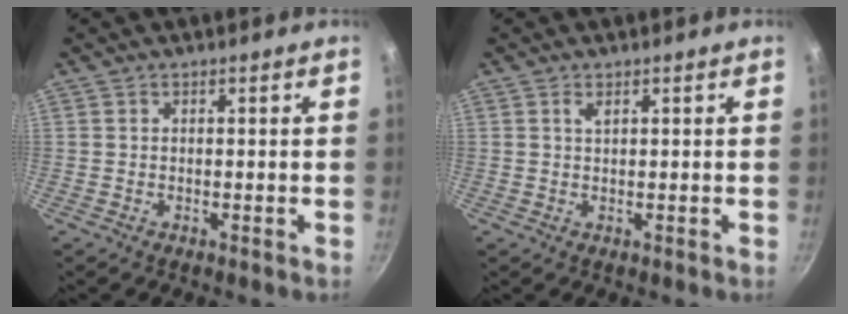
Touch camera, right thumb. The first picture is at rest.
{"total": 1.1, "force": [0.6, 0.4, 0.9], "torque": [-0.015, 0.000, 0.011]}